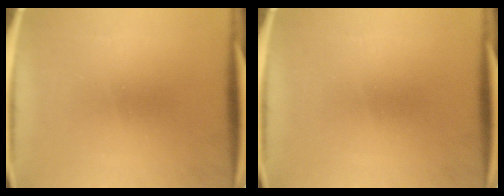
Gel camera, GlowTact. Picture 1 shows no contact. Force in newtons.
{"total": 0.0}